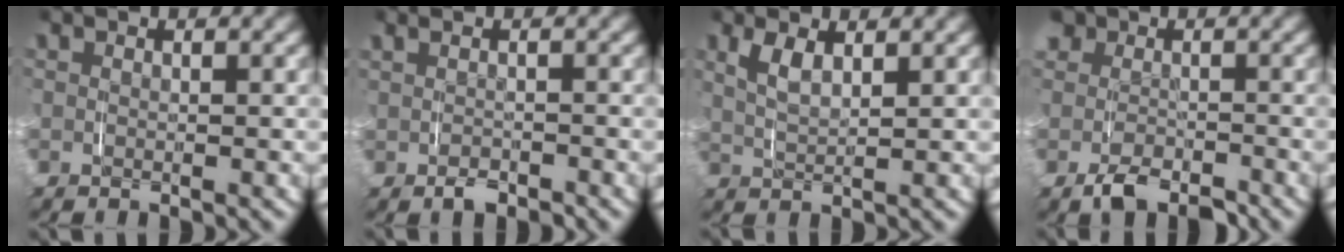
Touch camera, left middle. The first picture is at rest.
{"total": 1.8, "force": [-0.5, 1.1, 1.3], "torque": [-0.017, 0.003, -0.008]}
{"total": 2.4, "force": [1.3, 0.7, 1.9], "torque": [-0.041, 0.000, 0.028]}
{"total": 3.0, "force": [-0.9, 2.4, 1.5], "torque": [-0.028, -0.007, -0.017]}